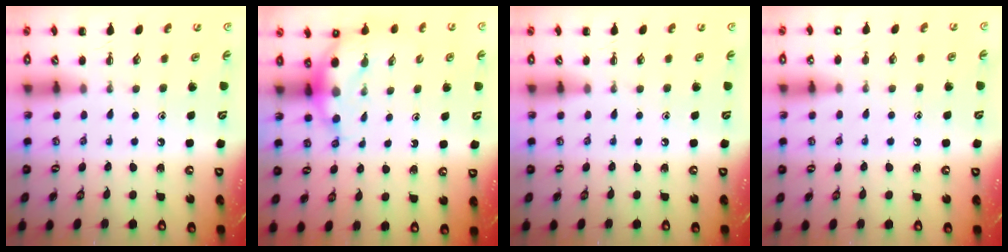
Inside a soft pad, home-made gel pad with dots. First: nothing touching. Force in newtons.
{"total": 5.9, "press": 5.7, "slide": 1.6}
{"total": 0.0}
{"total": 5.2, "press": 5.0, "slide": 1.5}